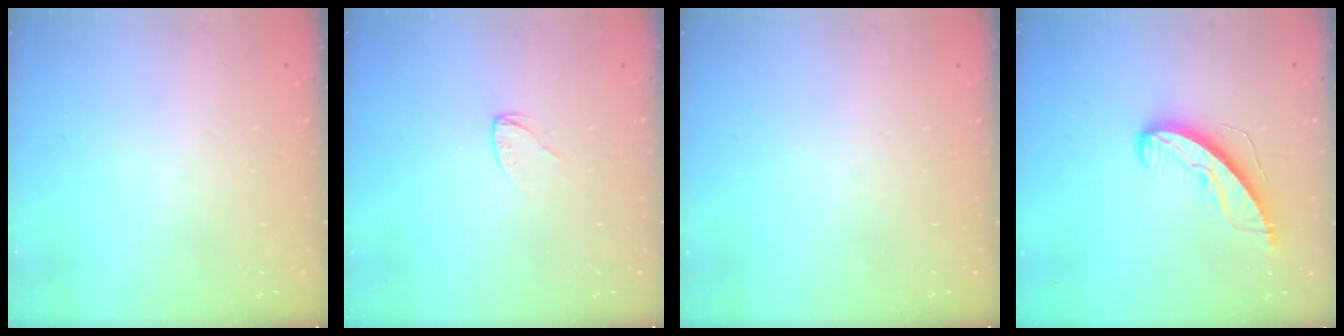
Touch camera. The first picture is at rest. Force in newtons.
{"total": 2.5, "press": 2.5, "slide": 0.2}
{"total": 0.0}
{"total": 8.9, "press": 8.9, "slide": 0.4}